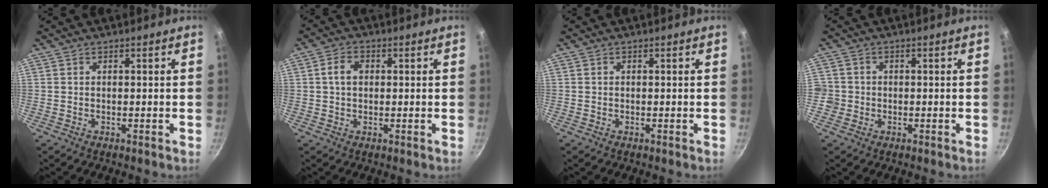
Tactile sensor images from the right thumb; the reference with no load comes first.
{"total": 3.8, "force": [0.4, 2.8, 2.5], "torque": [-0.036, 0.010, 0.004]}
{"total": 0.0}
{"total": 3.0, "force": [-0.8, 2.8, 0.5], "torque": [0.004, 0.014, -0.015]}